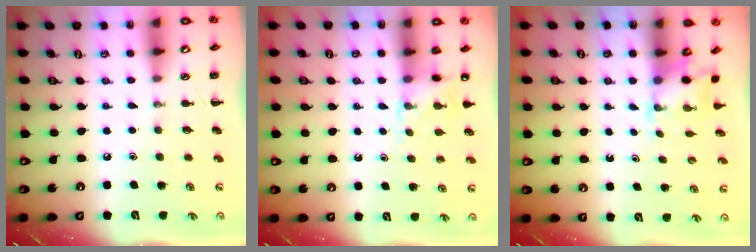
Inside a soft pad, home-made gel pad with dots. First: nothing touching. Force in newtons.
{"total": 5.5, "press": 5.3, "slide": 1.3}
{"total": 1.7, "press": 1.6, "slide": 0.5}